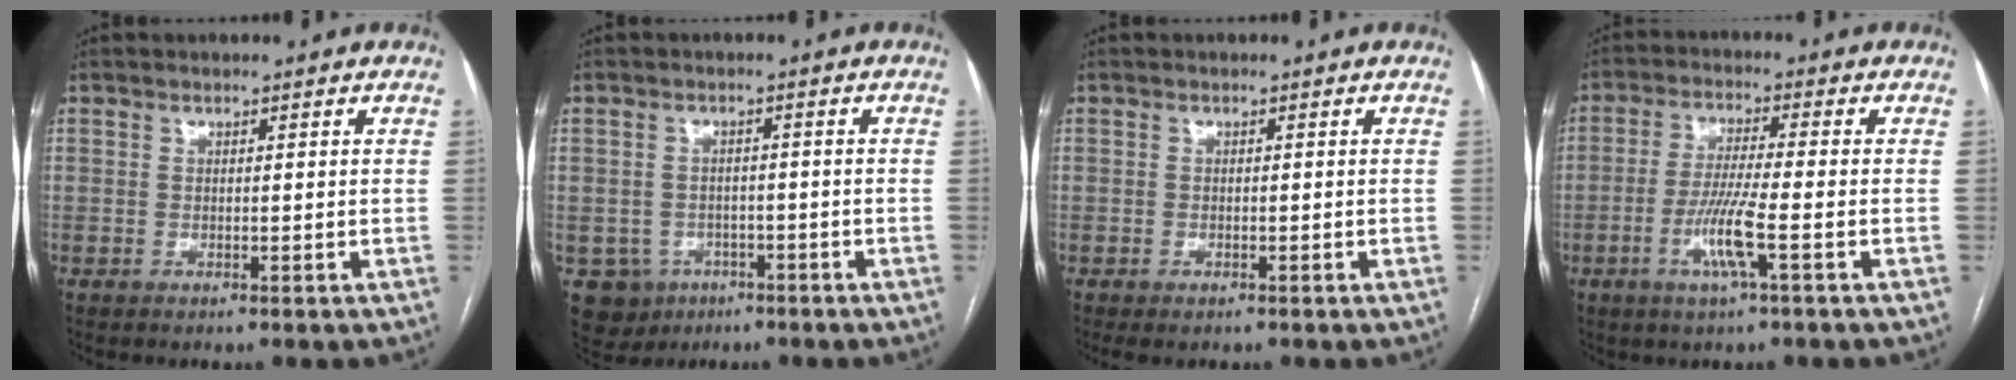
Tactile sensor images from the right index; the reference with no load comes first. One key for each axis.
{"total": 5.9, "fx": -2.6, "fy": 5.3, "fz": 0.8, "tx": -0.014, "ty": 0.009, "tz": -0.031}
{"total": 1.6, "fx": -1.1, "fy": 0.6, "fz": 1.0, "tx": -0.014, "ty": -0.001, "tz": -0.011}
{"total": 7.0, "fx": -2.6, "fy": -0.3, "fz": 6.5, "tx": -0.128, "ty": -0.009, "tz": -0.052}